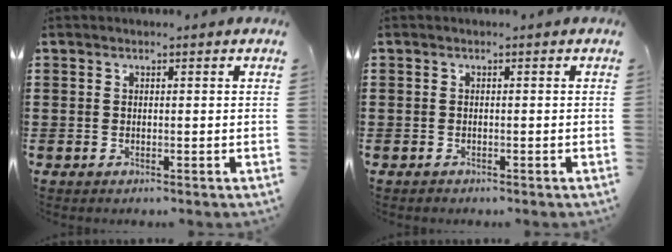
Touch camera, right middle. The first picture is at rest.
{"total": 0.6, "force": [-0.5, 0.3, -0.1], "torque": [0.000, 0.003, -0.012]}